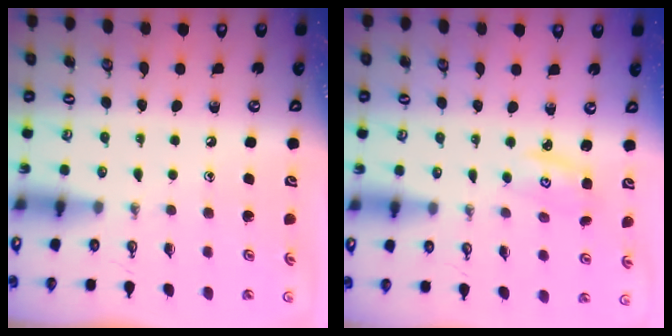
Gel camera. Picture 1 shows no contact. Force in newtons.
{"total": 2.7, "press": 2.7, "slide": 0.4}